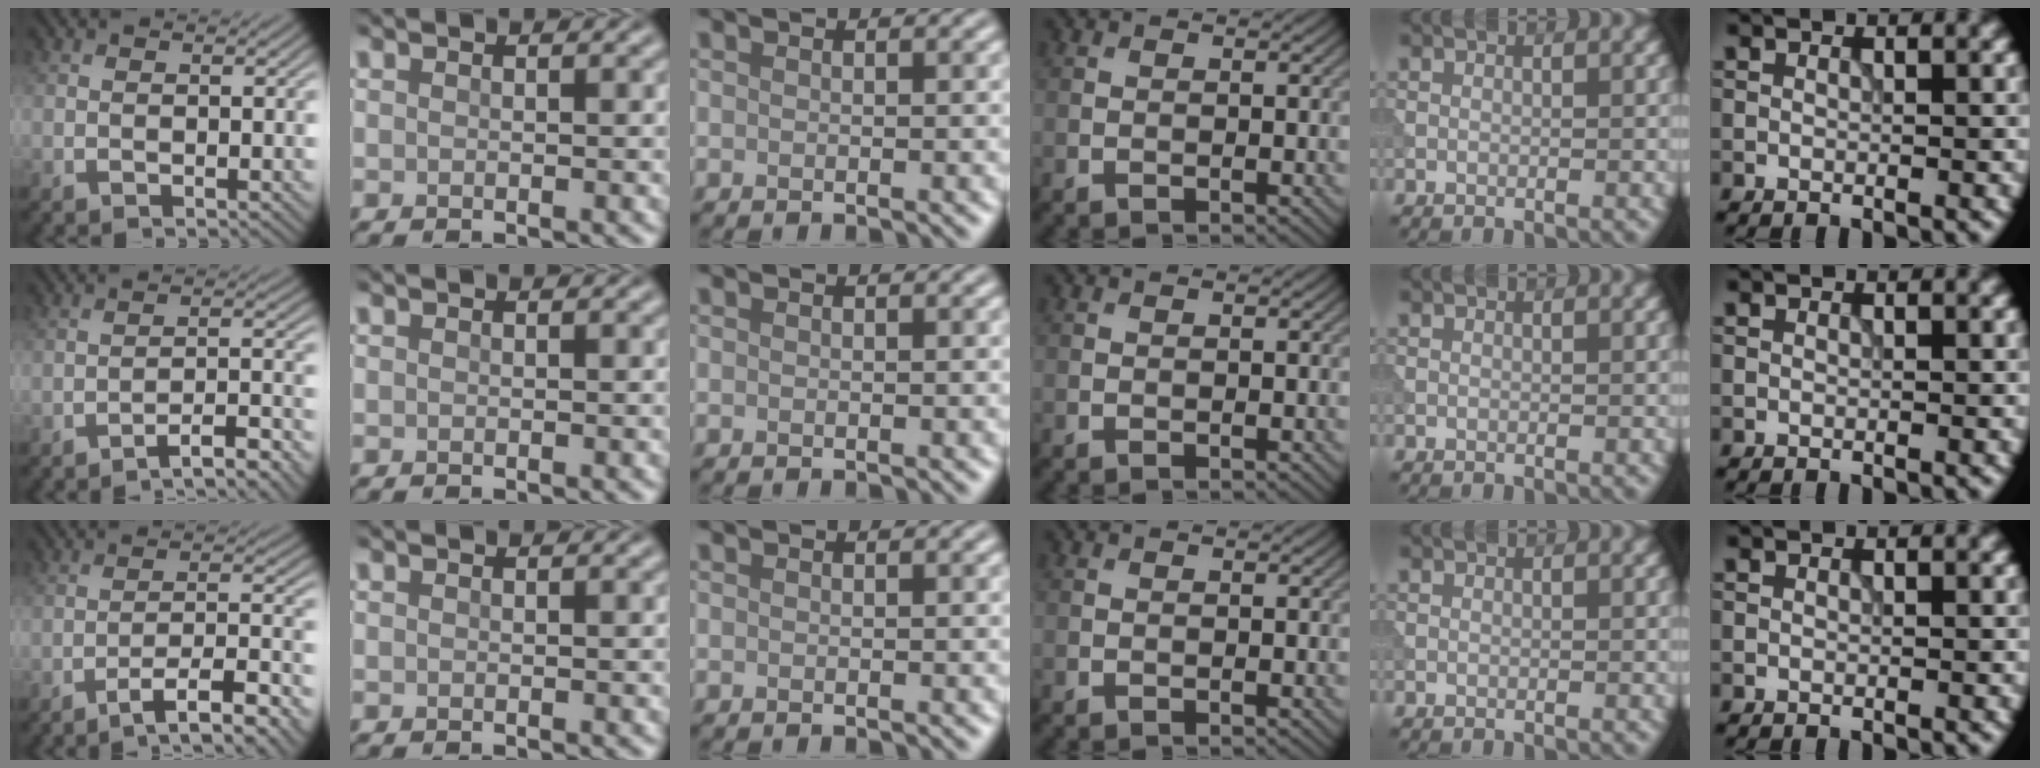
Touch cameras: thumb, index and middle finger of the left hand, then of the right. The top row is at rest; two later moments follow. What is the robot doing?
{"motion": "extract", "object": "tissue"}